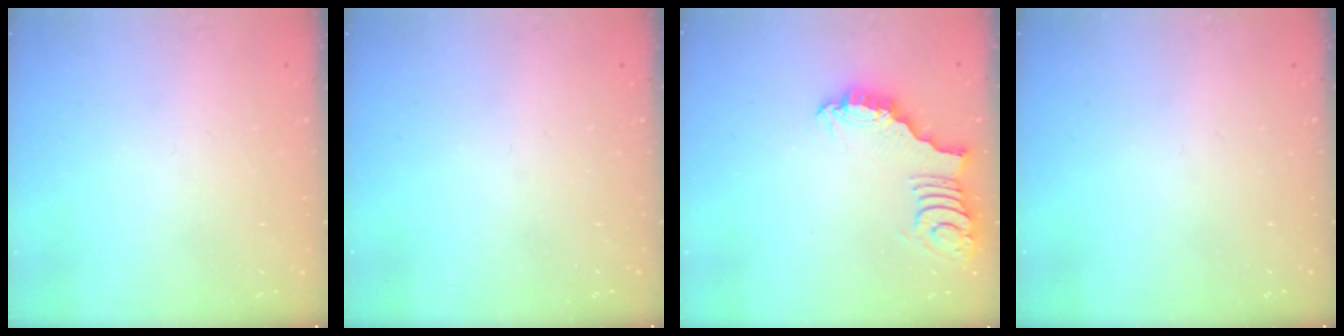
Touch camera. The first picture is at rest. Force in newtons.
{"total": 0.0}
{"total": 3.2, "press": 3.2, "slide": 0.1}
{"total": 0.0}